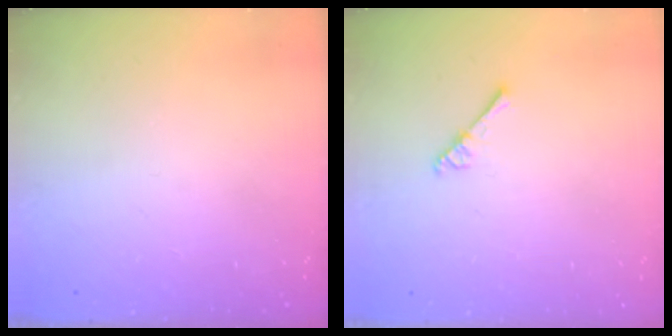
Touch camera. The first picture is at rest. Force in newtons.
{"total": 2.6, "press": 2.6, "slide": 0.3}